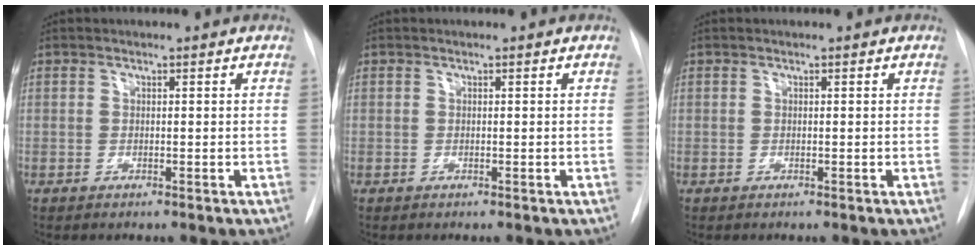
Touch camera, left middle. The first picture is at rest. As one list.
[{"total": 0.0}, {"total": 0.0}]